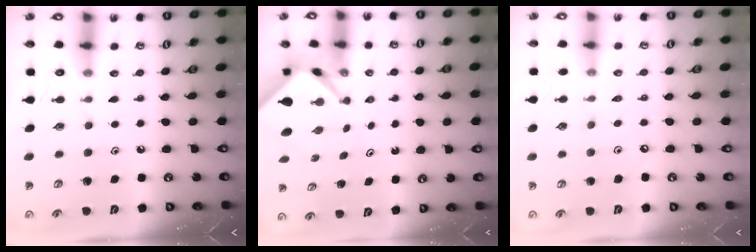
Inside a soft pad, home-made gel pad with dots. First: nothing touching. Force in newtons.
{"total": 2.4, "press": 2.4, "slide": 0.2}
{"total": 2.5, "press": 2.5, "slide": 0.5}